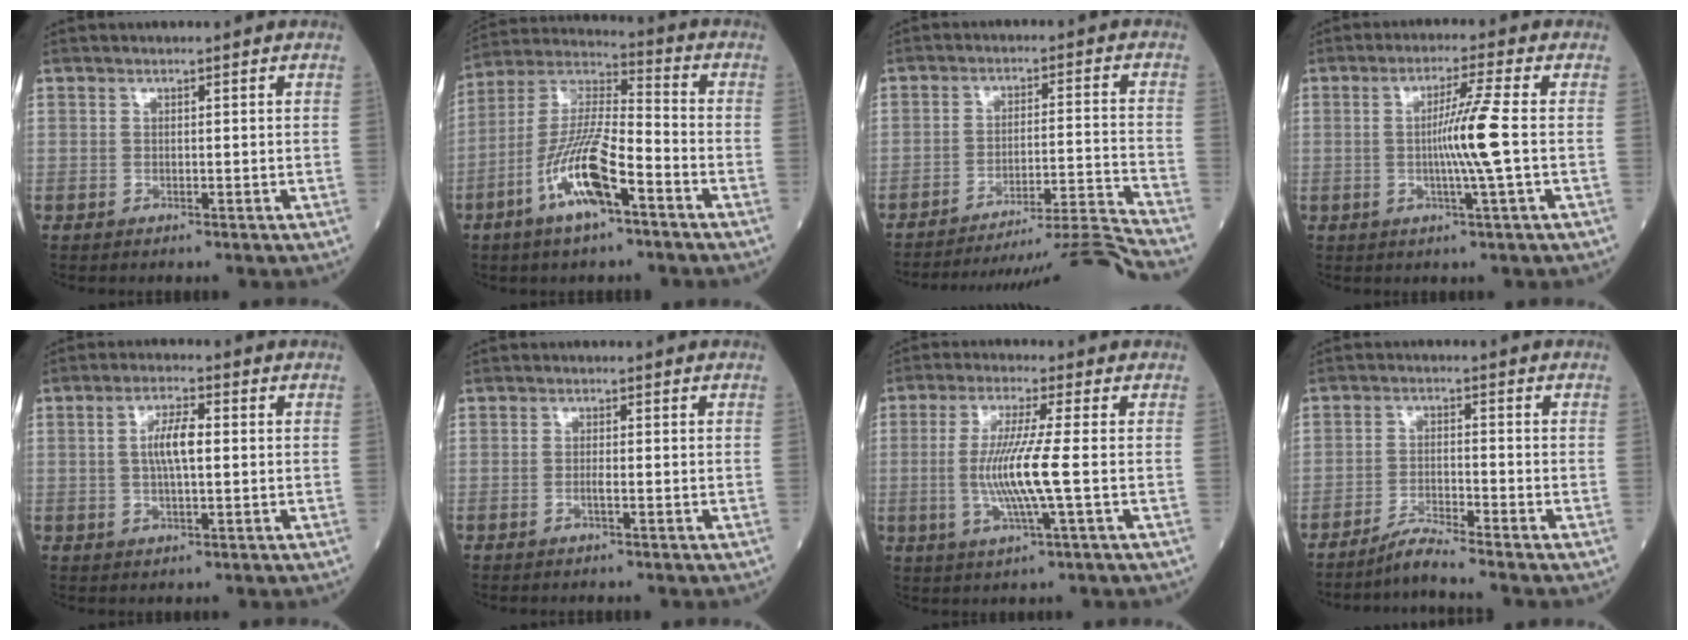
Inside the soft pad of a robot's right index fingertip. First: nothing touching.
{"total": 13.4, "force": [-6.2, 2.8, 11.5], "torque": [-0.234, -0.001, -0.118]}
{"total": 15.3, "force": [-14.4, -4.4, 2.6], "torque": [-0.012, 0.002, -0.217]}
{"total": 6.8, "force": [-0.4, -1.7, 6.5], "torque": [-0.121, -0.004, -0.008]}
{"total": 5.1, "force": [0.4, 1.2, 5.0], "torque": [-0.098, 0.009, 0.006]}
{"total": 1.1, "force": [-0.6, 0.0, 1.0], "torque": [-0.019, 0.000, -0.012]}
{"total": 8.5, "force": [-0.8, -0.8, 8.4], "torque": [-0.177, -0.009, -0.018]}
{"total": 3.9, "force": [-3.6, -1.2, 1.0], "torque": [-0.024, -0.021, -0.071]}